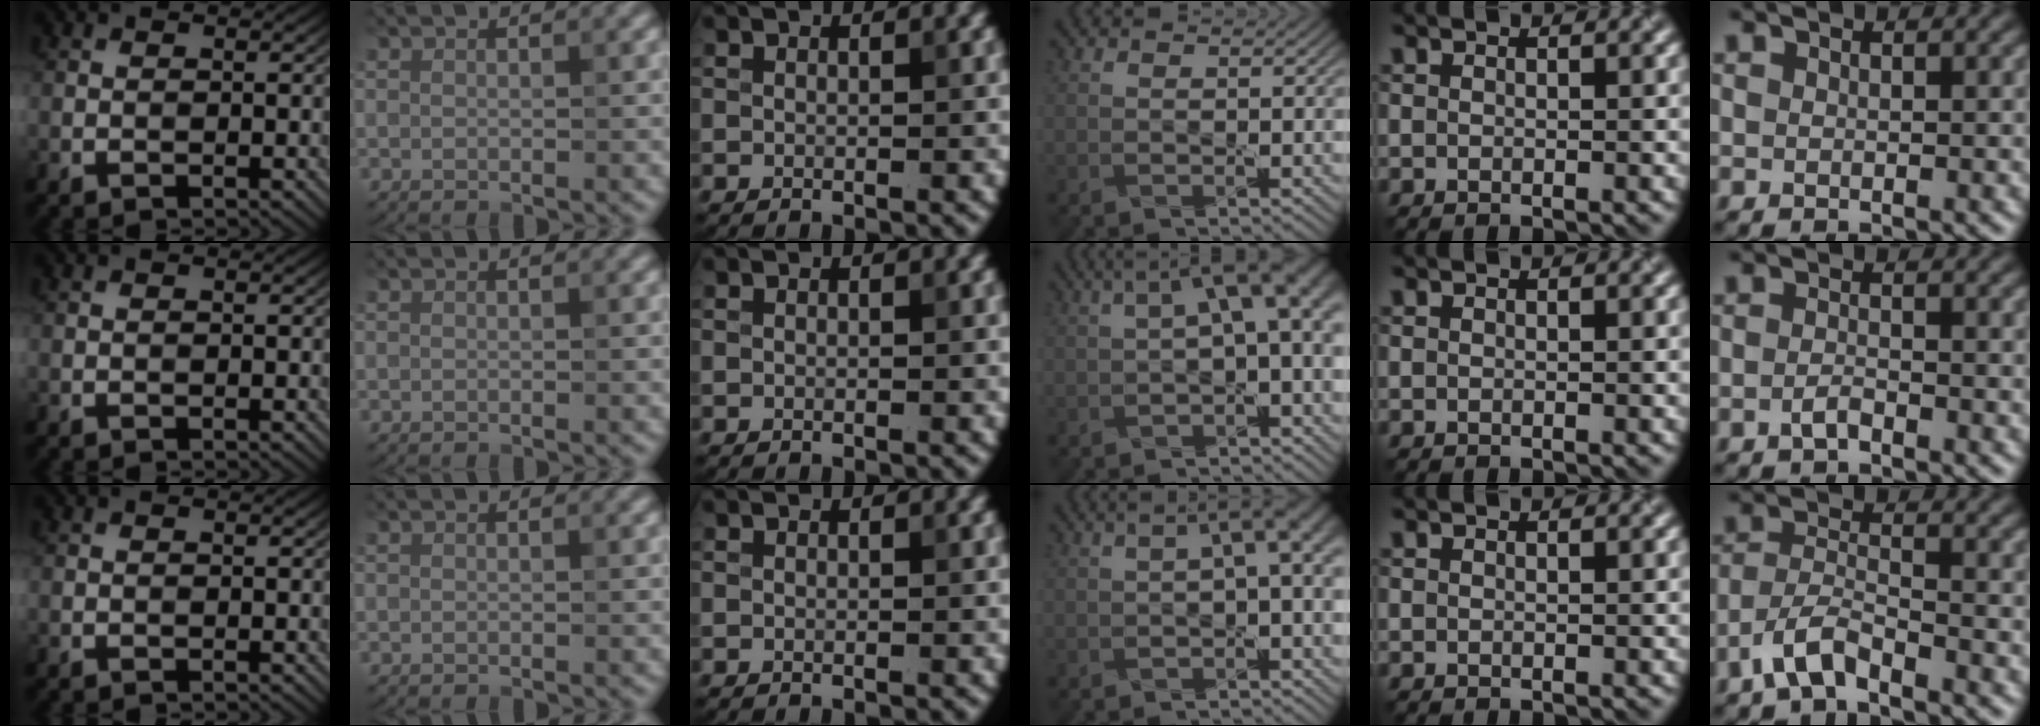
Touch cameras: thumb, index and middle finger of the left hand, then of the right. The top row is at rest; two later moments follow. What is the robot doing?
{"motion": "pour", "object": "sugar"}